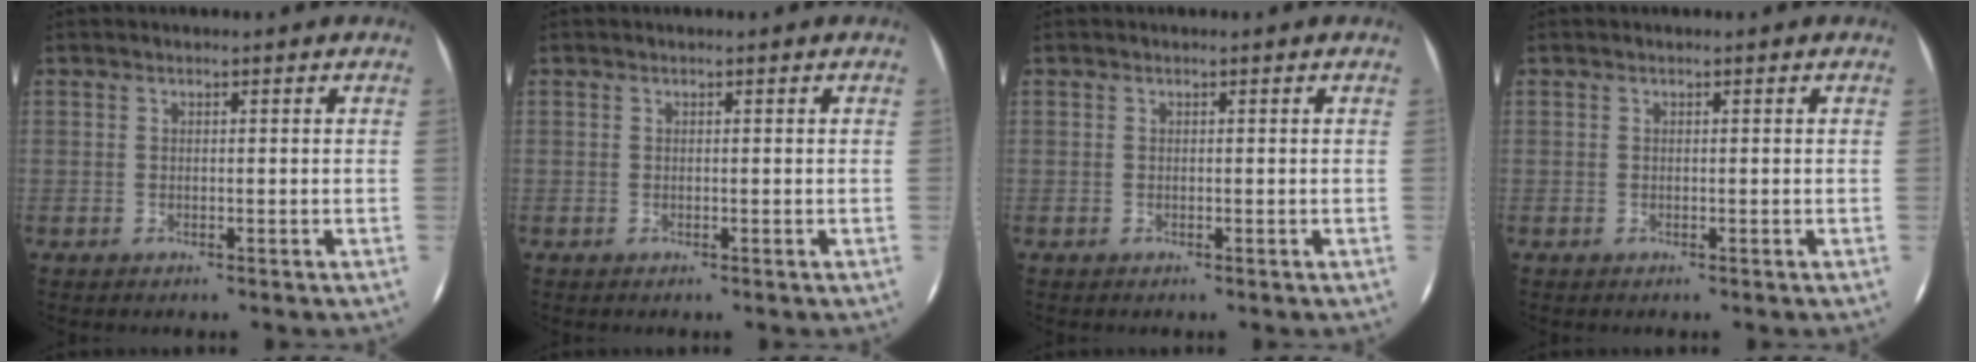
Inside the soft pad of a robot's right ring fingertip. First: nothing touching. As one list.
[{"total": 0.0}, {"total": 0.0}, {"total": 0.0}]